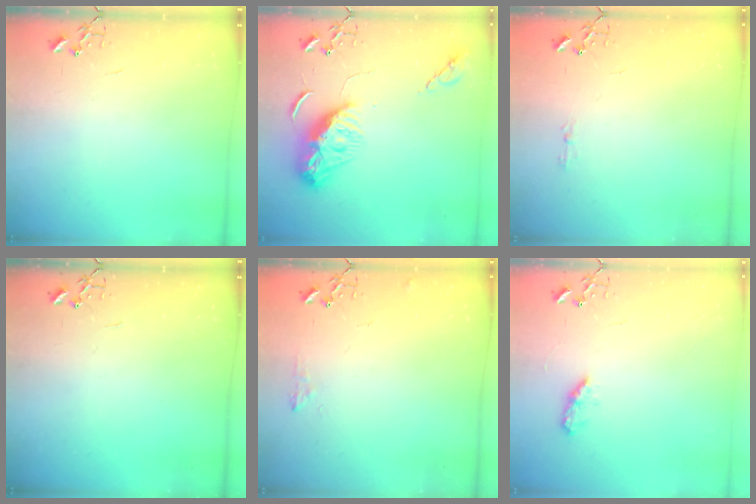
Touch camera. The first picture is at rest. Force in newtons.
{"total": 10.9, "press": 10.8, "slide": 1.0}
{"total": 4.0, "press": 3.9, "slide": 0.4}
{"total": 0.0}
{"total": 5.2, "press": 5.2, "slide": 0.7}
{"total": 5.7, "press": 5.7, "slide": 0.7}